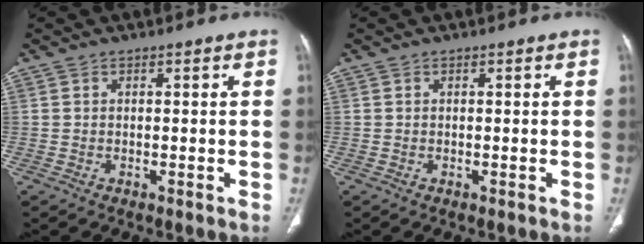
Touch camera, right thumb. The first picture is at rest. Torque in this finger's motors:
{"motor_torque": [0.34, -0.10, -0.14, -0.06, 0.03]}